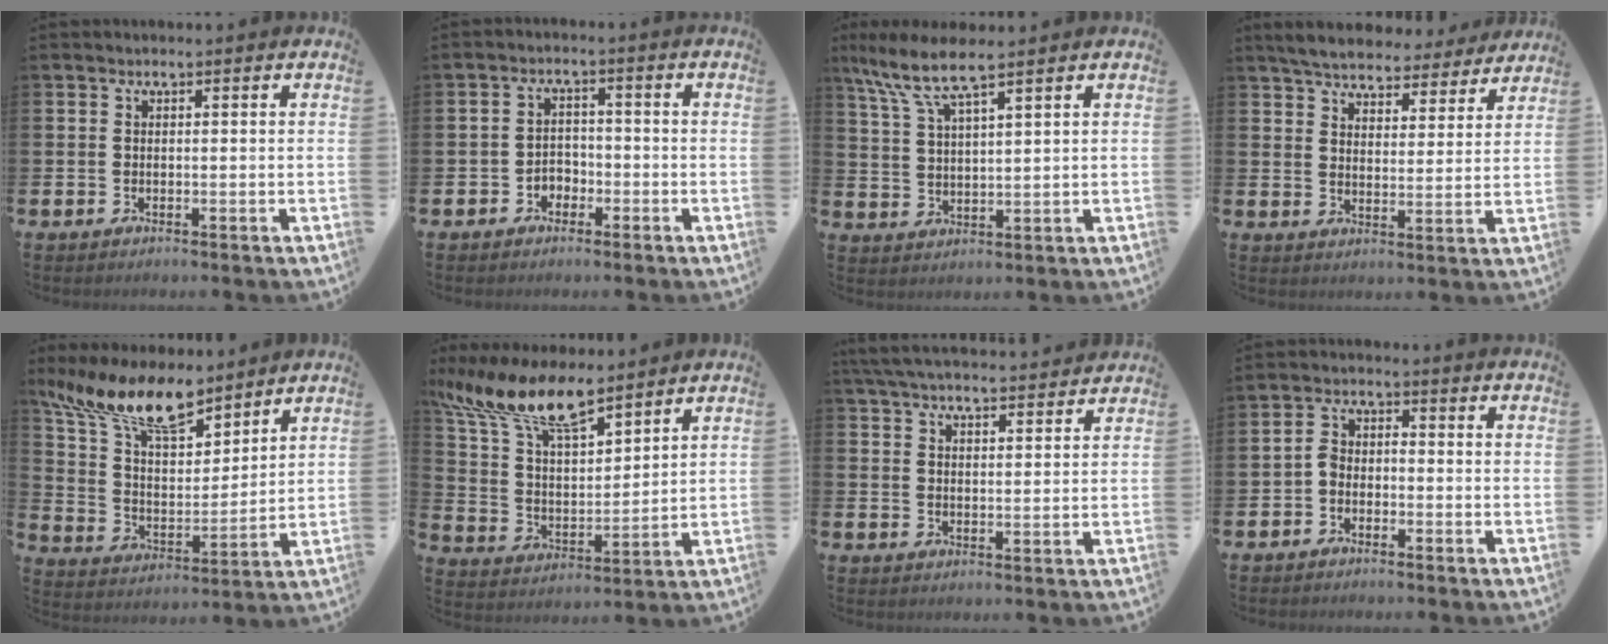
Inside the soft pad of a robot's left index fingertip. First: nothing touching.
{"total": 2.6, "force": [-1.8, 1.8, 0.5], "torque": [-0.023, 0.009, -0.039]}
{"total": 7.0, "force": [5.6, 1.0, 4.0], "torque": [-0.098, -0.016, 0.097]}
{"total": 5.7, "force": [5.5, 1.1, 0.9], "torque": [-0.039, -0.035, 0.094]}
{"total": 12.8, "force": [10.1, 4.6, 6.2], "torque": [-0.149, -0.046, 0.179]}
{"total": 11.8, "force": [9.3, 3.7, 6.3], "torque": [-0.158, -0.035, 0.166]}
{"total": 5.9, "force": [5.7, 0.6, 1.1], "torque": [-0.041, -0.031, 0.104]}
{"total": 2.5, "force": [-1.7, 1.3, 1.2], "torque": [-0.031, 0.014, -0.034]}